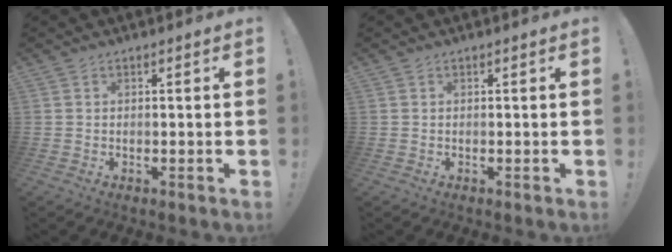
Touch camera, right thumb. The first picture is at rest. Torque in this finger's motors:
{"motor_torque": [-0.02, 0.02, 0.00, 0.00, 0.00]}